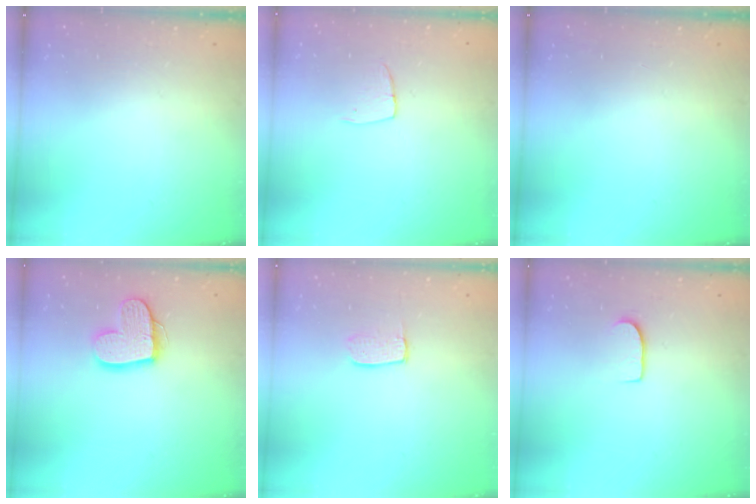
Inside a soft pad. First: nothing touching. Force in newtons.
{"total": 4.8, "press": 4.8, "slide": 0.4}
{"total": 0.0}
{"total": 13.4, "press": 13.4, "slide": 0.8}
{"total": 6.2, "press": 6.2, "slide": 0.4}
{"total": 5.8, "press": 5.8, "slide": 0.5}